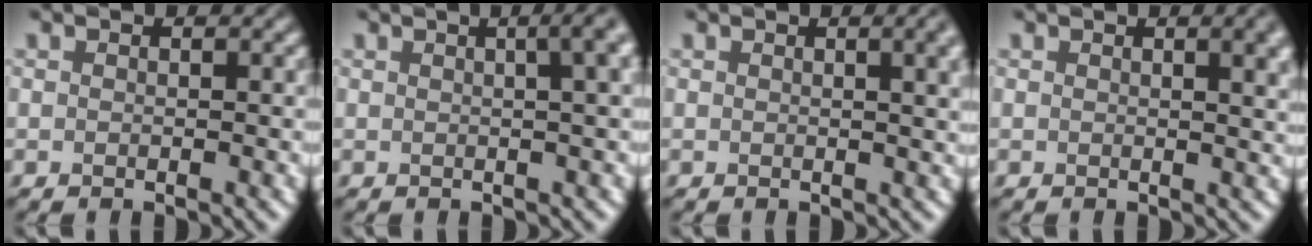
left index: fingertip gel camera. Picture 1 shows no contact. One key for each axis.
{"total": 7.7, "fx": 2.5, "fy": 3.8, "fz": 6.2, "tx": -0.011, "ty": 0.054, "tz": -0.005}
{"total": 4.4, "fx": 1.5, "fy": 1.8, "fz": 3.8, "tx": -0.024, "ty": 0.012, "tz": 0.013}
{"total": 4.2, "fx": 1.5, "fy": 1.7, "fz": 3.5, "tx": -0.023, "ty": 0.008, "tz": 0.019}